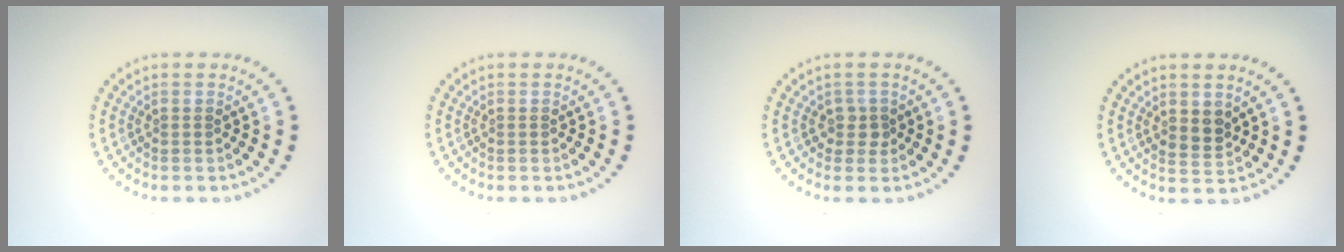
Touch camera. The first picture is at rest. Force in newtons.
{"total": 0.0}
{"total": 1.4, "press": 1.2, "slide": 0.8}
{"total": 1.9, "press": 1.8, "slide": 0.7}